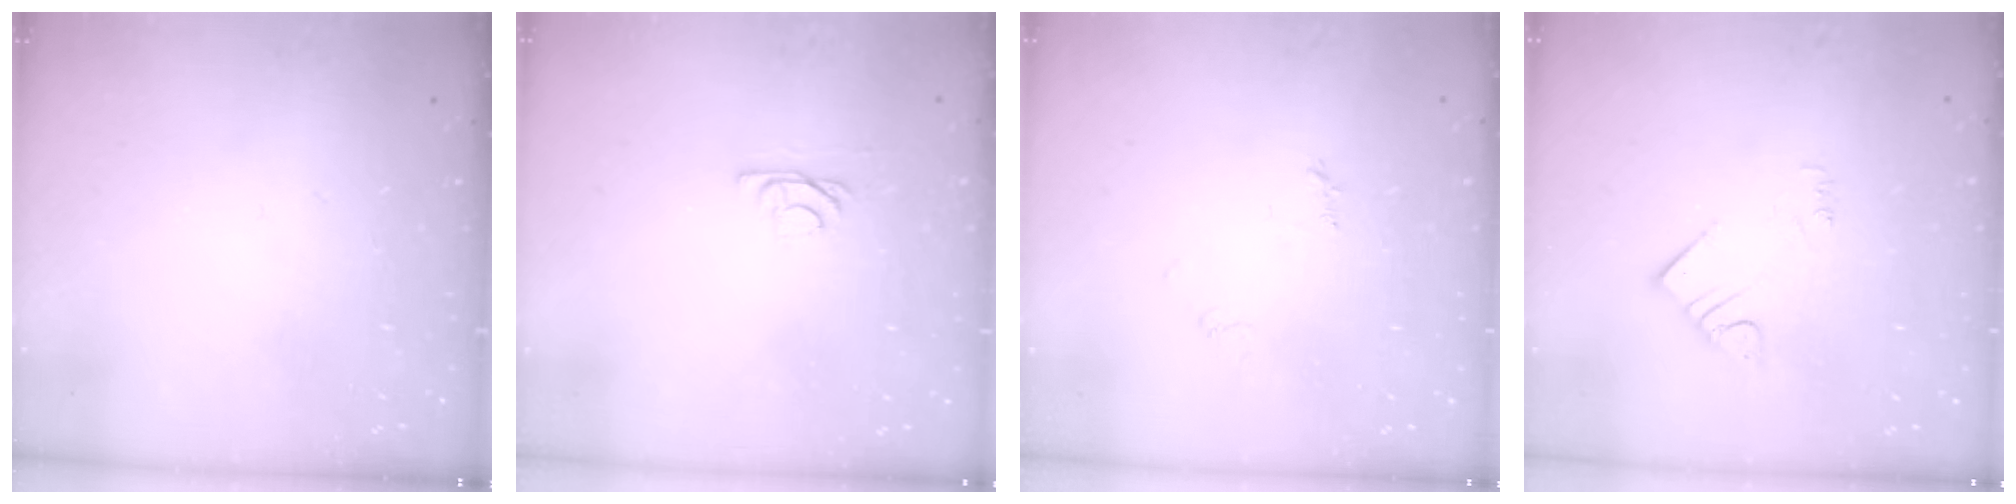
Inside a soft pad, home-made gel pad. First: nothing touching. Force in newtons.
{"total": 3.8, "press": 3.8, "slide": 0.4}
{"total": 4.1, "press": 4.0, "slide": 0.4}
{"total": 3.1, "press": 3.0, "slide": 0.4}